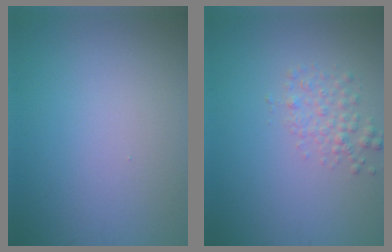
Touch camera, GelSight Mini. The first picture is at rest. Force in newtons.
{"total": 2.0, "press": 2.0, "slide": 0.1}